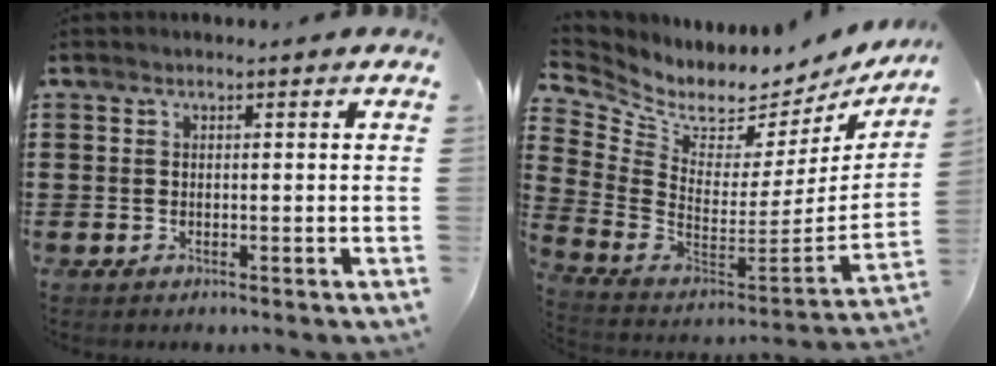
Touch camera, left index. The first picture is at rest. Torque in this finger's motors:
{"motor_torque": [-0.96, 0.93, -0.03, 0.00]}